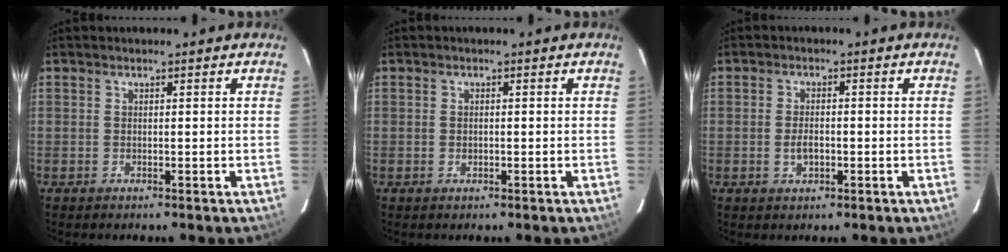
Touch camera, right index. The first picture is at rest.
{"total": 0.8, "force": [-0.2, 0.6, 0.4], "torque": [-0.007, 0.000, -0.003]}
{"total": 2.9, "force": [-0.8, 1.6, 2.2], "torque": [-0.042, -0.001, -0.012]}